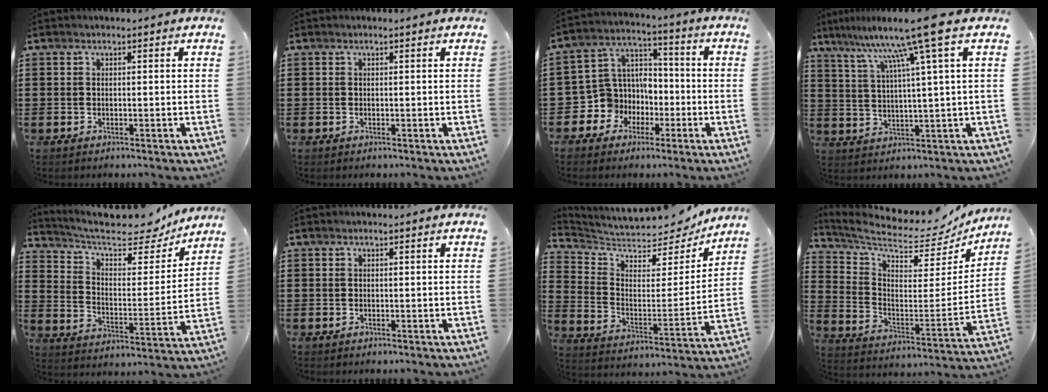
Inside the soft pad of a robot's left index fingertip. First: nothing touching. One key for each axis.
{"total": 0.0}
{"total": 7.5, "fx": -1.9, "fy": 7.2, "fz": 1.0, "tx": -0.076, "ty": -0.008, "tz": -0.040}
{"total": 10.7, "fx": 6.2, "fy": -1.8, "fz": 8.5, "tx": -0.173, "ty": -0.023, "tz": 0.093}
{"total": 8.8, "fx": 7.9, "fy": 1.7, "fz": 3.7, "tx": -0.092, "ty": -0.056, "tz": 0.130}
{"total": 0.0}
{"total": 5.6, "fx": 5.3, "fy": 1.5, "fz": 1.1, "tx": -0.055, "ty": -0.047, "tz": 0.088}
{"total": 6.1, "fx": 5.5, "fy": 1.1, "fz": 2.5, "tx": -0.078, "ty": -0.054, "tz": 0.090}